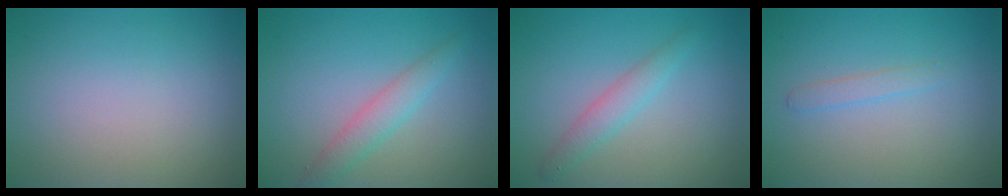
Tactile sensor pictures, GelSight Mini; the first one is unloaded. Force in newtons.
{"total": 2.7, "press": 2.7, "slide": 0.2}
{"total": 2.0, "press": 2.0, "slide": 0.1}
{"total": 1.0, "press": 1.0, "slide": 0.1}